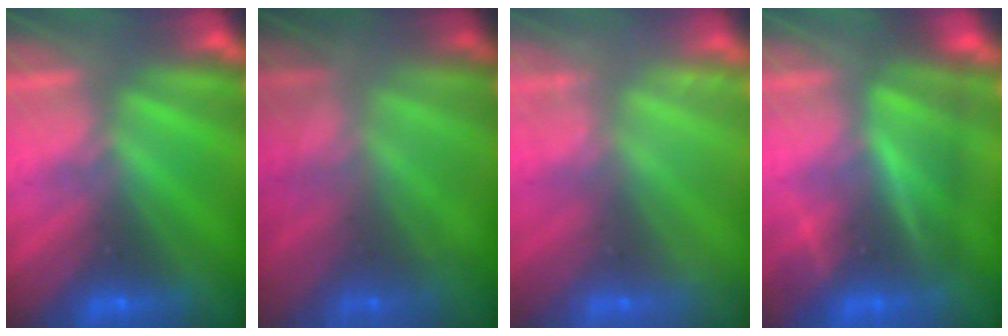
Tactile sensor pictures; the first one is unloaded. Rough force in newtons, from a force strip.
{"total": 7.9}
{"total": 2.2}
{"total": 4.6}